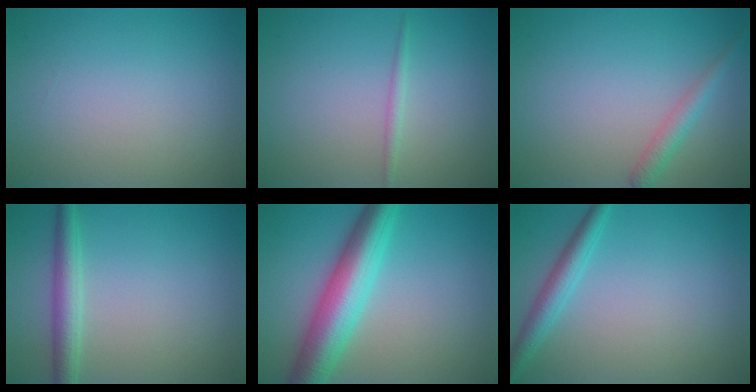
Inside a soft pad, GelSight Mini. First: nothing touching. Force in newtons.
{"total": 0.9, "press": 0.9, "slide": 0.1}
{"total": 1.9, "press": 1.9, "slide": 0.1}
{"total": 2.8, "press": 2.8, "slide": 0.1}
{"total": 7.5, "press": 7.5, "slide": 0.1}
{"total": 2.6, "press": 2.6, "slide": 0.1}